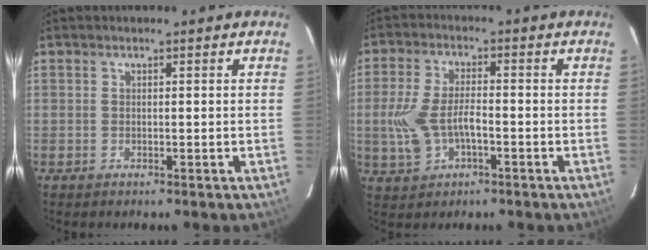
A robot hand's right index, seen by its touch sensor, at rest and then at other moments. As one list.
[{"total": 8.5, "force": [-2.1, 4.2, 7.1], "torque": [-0.156, 0.000, -0.034]}]